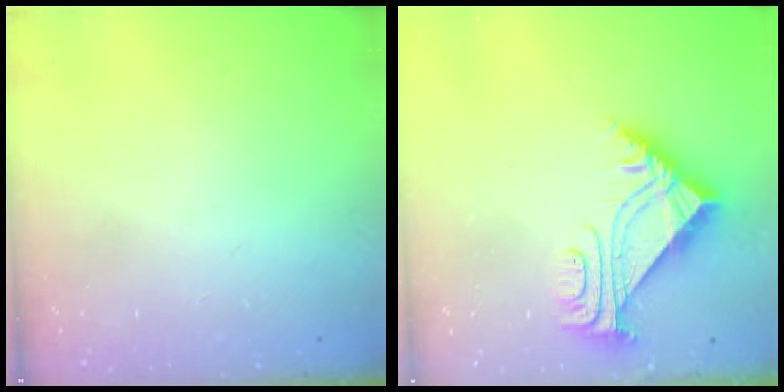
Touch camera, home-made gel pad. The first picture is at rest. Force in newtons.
{"total": 6.5, "press": 6.4, "slide": 0.9}